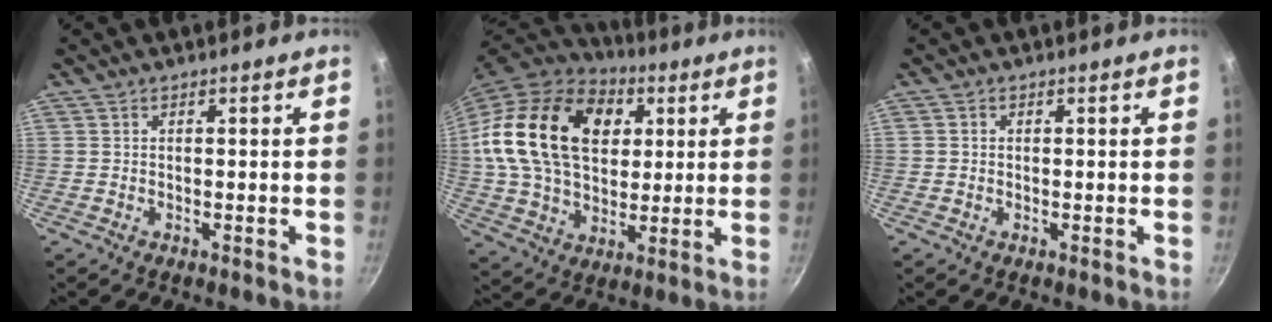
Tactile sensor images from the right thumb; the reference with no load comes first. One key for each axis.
{"total": 26.0, "fx": 6.8, "fy": 17.9, "fz": 17.6, "tx": -0.294, "ty": 0.009, "tz": 0.115}
{"total": 0.6, "fx": 0.1, "fy": 0.6, "fz": 0.0, "tx": 0.004, "ty": 0.003, "tz": 0.000}